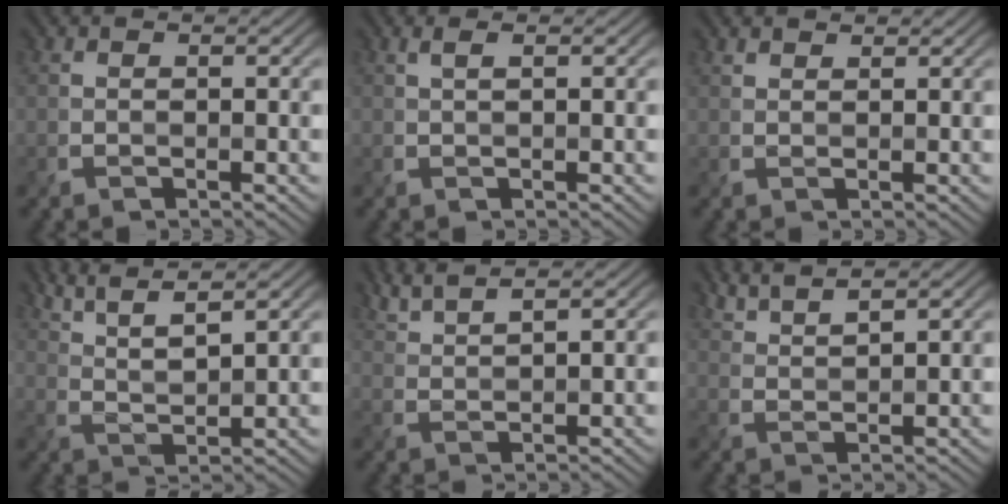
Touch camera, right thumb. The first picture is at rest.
{"total": 1.0, "force": [0.4, 0.1, 0.9], "torque": [-0.025, 0.003, 0.009]}
{"total": 1.4, "force": [1.3, 0.4, 0.3], "torque": [-0.014, 0.003, 0.030]}
{"total": 6.6, "force": [4.9, 1.1, 4.2], "torque": [-0.080, 0.006, 0.094]}
{"total": 3.6, "force": [3.0, 0.3, 2.0], "torque": [-0.038, 0.011, 0.062]}
{"total": 3.7, "force": [3.1, 0.4, 2.0], "torque": [-0.034, 0.003, 0.063]}